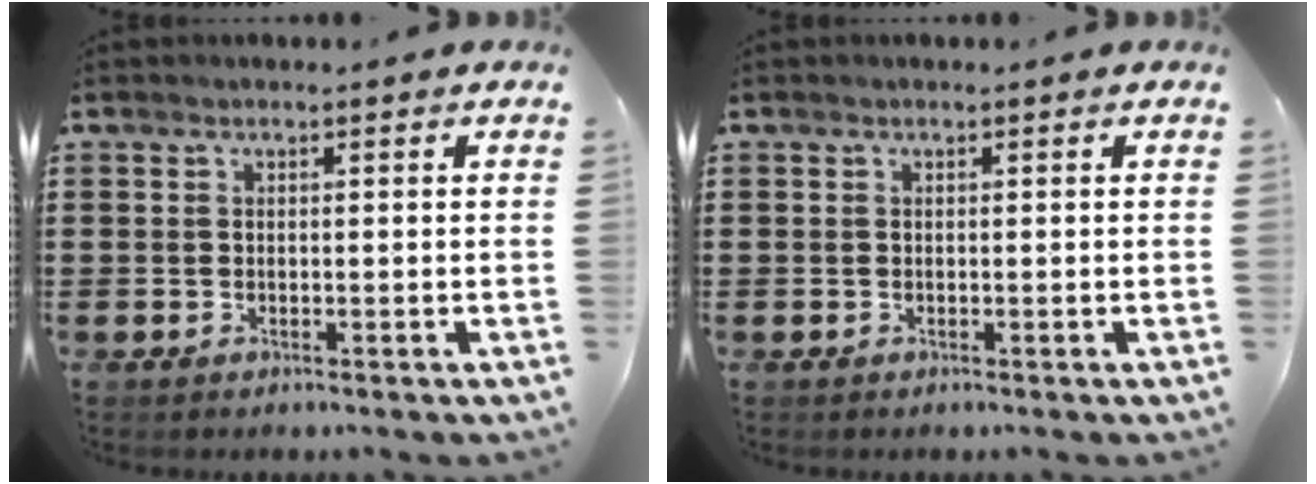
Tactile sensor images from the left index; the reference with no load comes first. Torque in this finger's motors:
{"motor_torque": [0.00, 0.00, 0.00, 0.00]}